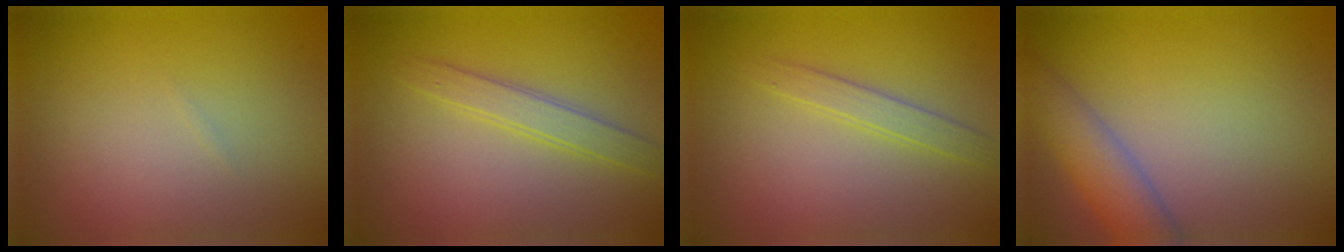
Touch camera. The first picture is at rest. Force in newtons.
{"total": 2.5, "press": 2.5, "slide": 0.2}
{"total": 1.9, "press": 1.9, "slide": 0.2}
{"total": 4.6, "press": 4.6, "slide": 0.3}